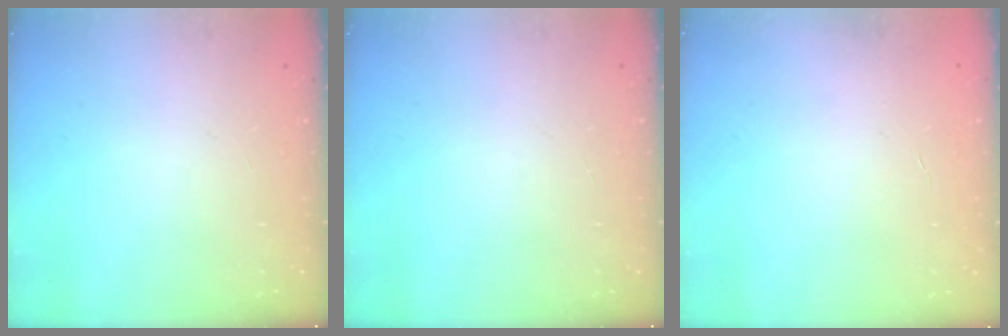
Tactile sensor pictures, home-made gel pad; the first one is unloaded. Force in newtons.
{"total": 0.0}
{"total": 0.5, "press": 0.5, "slide": 0.1}